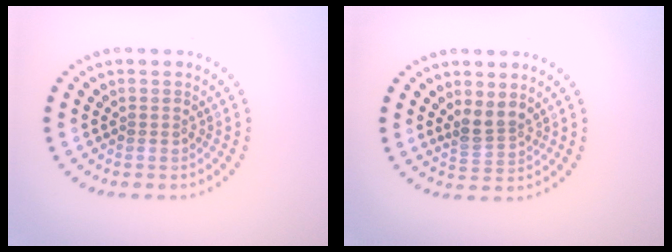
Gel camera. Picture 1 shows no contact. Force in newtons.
{"total": 2.4, "press": 1.8, "slide": 1.6}